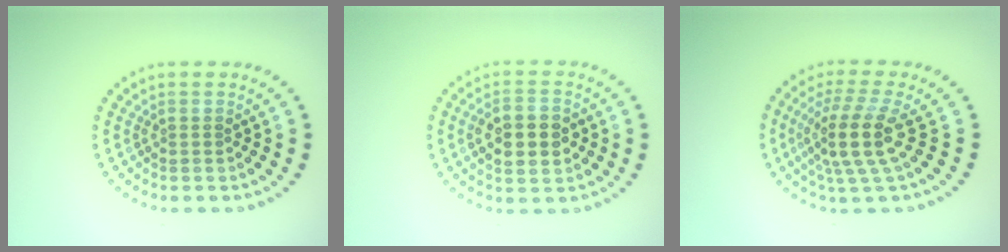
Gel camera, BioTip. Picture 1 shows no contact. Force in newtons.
{"total": 4.6, "press": 4.6, "slide": 0.2}
{"total": 4.5, "press": 3.4, "slide": 3.0}